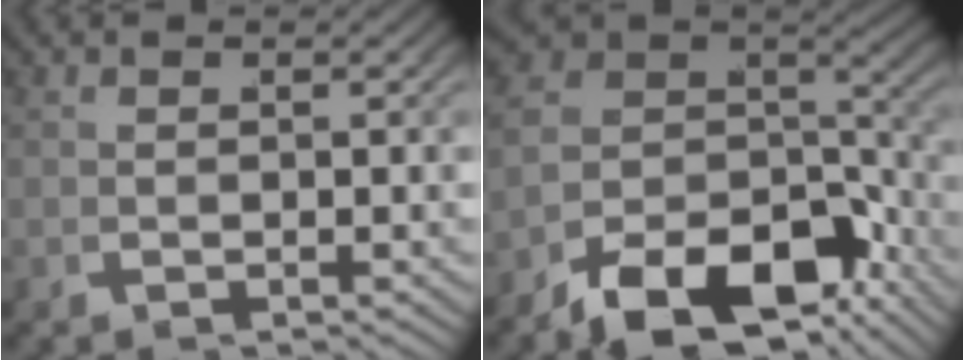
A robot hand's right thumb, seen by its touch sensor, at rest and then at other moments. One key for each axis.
{"total": 11.3, "fx": -4.4, "fy": 6.6, "fz": 8.1, "tx": -0.144, "ty": -0.030, "tz": -0.058}